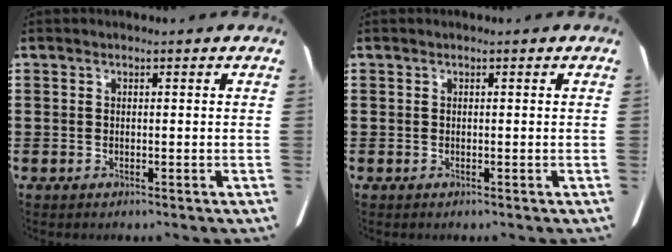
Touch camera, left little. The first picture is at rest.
{"total": 0.0}